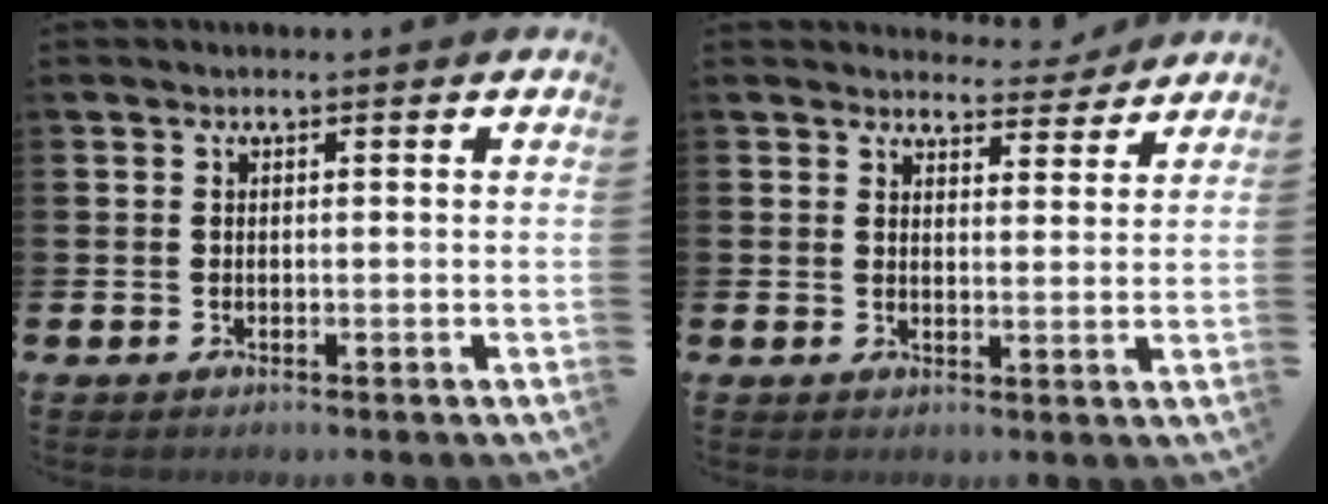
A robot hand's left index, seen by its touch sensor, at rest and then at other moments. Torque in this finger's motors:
{"motor_torque": [0.35, -0.26, -0.06, -0.04]}